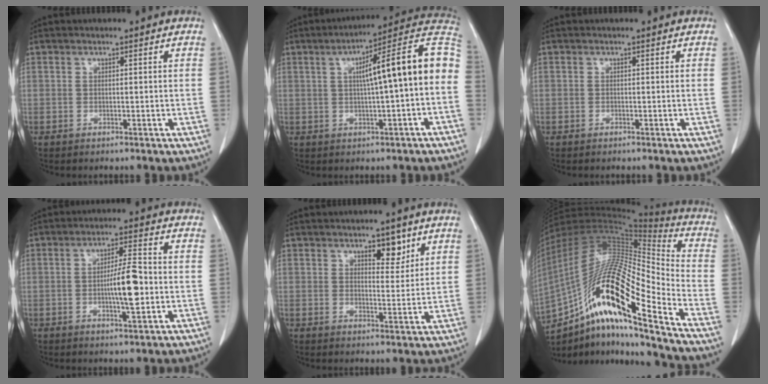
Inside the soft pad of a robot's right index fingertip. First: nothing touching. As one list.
[{"total": 14.6, "force": [0.9, 0.9, 14.5], "torque": [-0.201, 0.043, 0.008]}, {"total": 0.0}, {"total": 7.1, "force": [-1.1, 1.0, 6.9], "torque": [-0.118, 0.003, -0.017]}, {"total": 4.2, "force": [2.5, 1.8, 2.8], "torque": [-0.034, -0.004, 0.037]}, {"total": 24.9, "force": [-14.2, 2.8, 20.2], "torque": [-0.381, -0.008, -0.255]}]